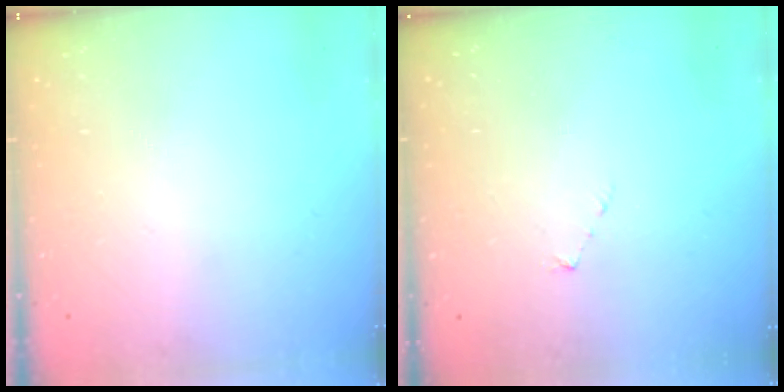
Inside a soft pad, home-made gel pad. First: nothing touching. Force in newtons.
{"total": 2.7, "press": 2.7, "slide": 0.3}